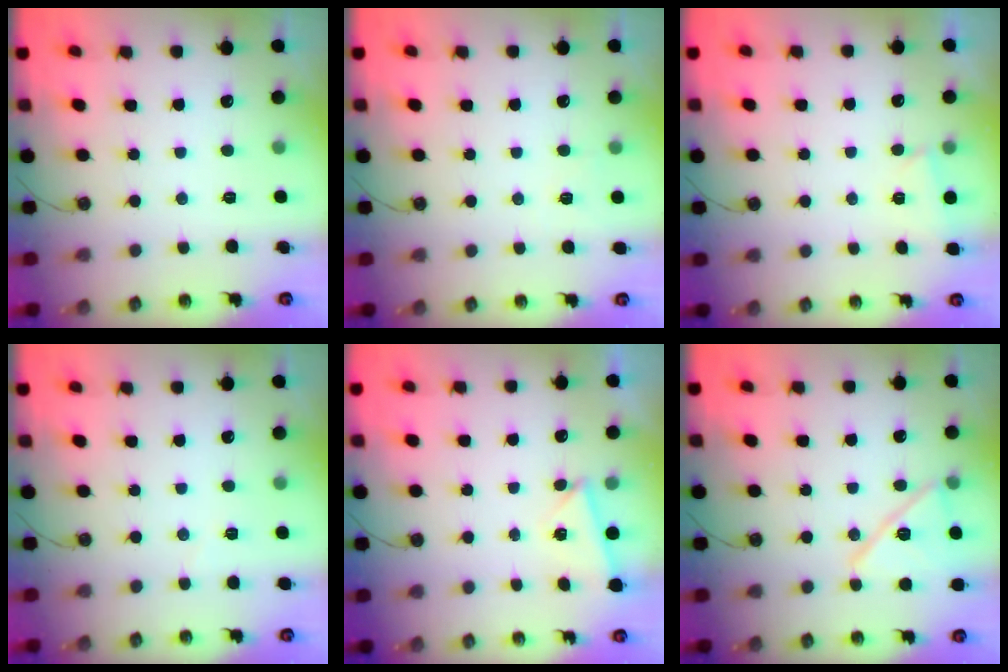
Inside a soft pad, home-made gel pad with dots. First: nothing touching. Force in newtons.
{"total": 3.6, "press": 3.3, "slide": 1.4}
{"total": 1.7, "press": 1.7, "slide": 0.5}
{"total": 2.6, "press": 2.5, "slide": 0.8}
{"total": 3.1, "press": 2.1, "slide": 2.3}
{"total": 13.7, "press": 13.3, "slide": 3.4}